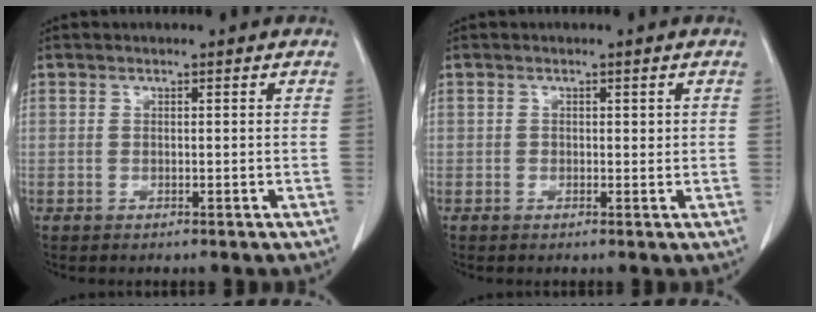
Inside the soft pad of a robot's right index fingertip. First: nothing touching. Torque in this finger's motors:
{"motor_torque": [-0.01, -0.01, 0.02, -0.01]}